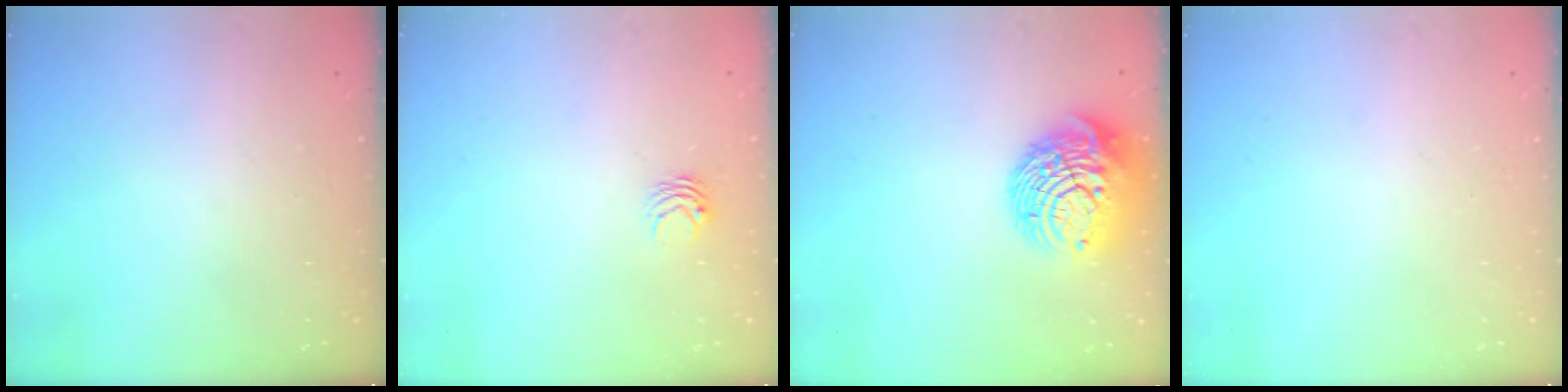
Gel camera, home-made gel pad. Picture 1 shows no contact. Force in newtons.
{"total": 3.0, "press": 3.0, "slide": 0.3}
{"total": 14.3, "press": 14.2, "slide": 1.4}
{"total": 0.0}